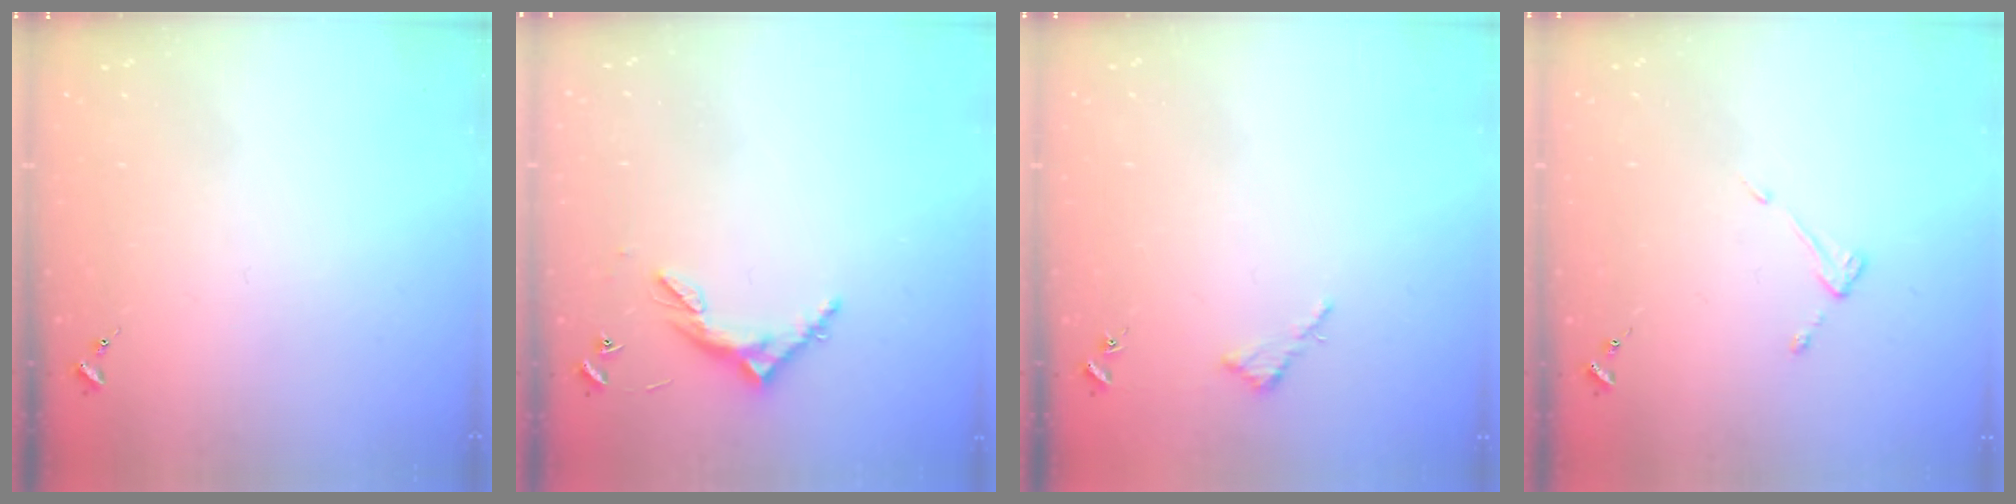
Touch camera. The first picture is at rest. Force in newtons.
{"total": 6.1, "press": 6.1, "slide": 0.4}
{"total": 2.6, "press": 2.6, "slide": 0.2}
{"total": 3.8, "press": 3.8, "slide": 0.4}